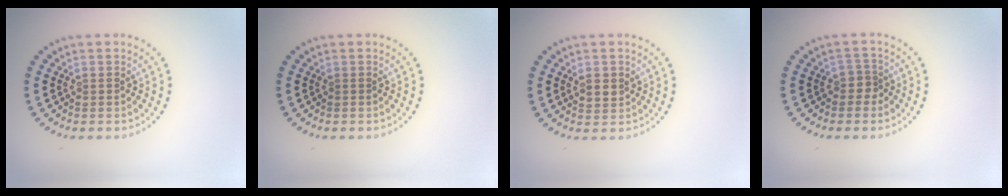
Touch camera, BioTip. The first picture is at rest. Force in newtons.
{"total": 0.0}
{"total": 1.6, "press": 1.5, "slide": 0.6}
{"total": 1.4, "press": 1.1, "slide": 0.9}